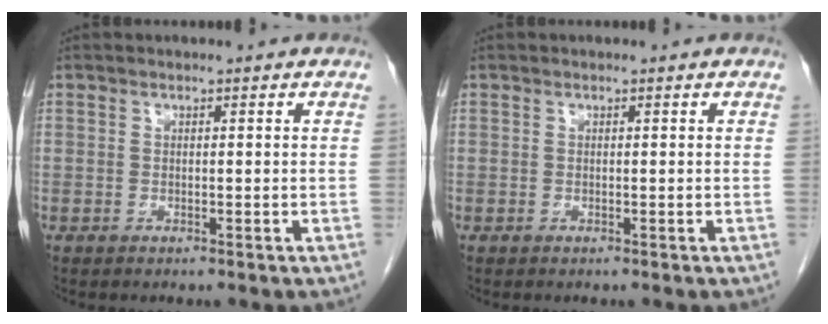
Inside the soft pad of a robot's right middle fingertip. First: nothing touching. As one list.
[{"total": 0.0}]